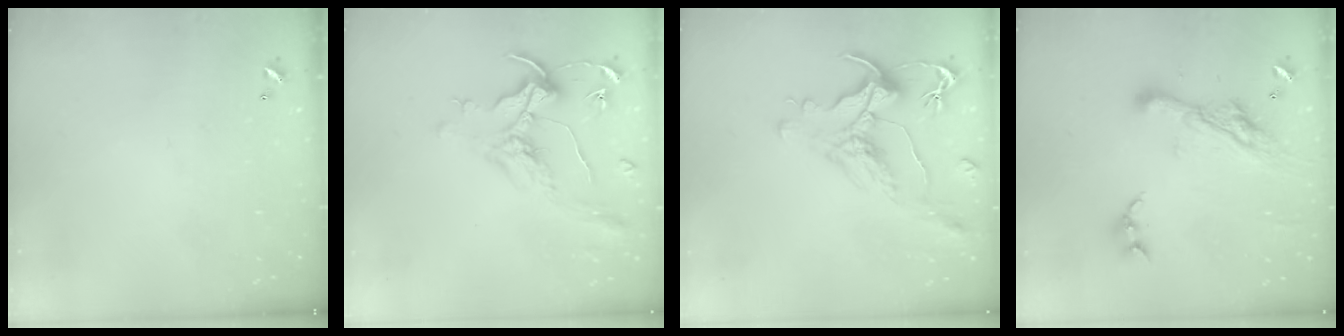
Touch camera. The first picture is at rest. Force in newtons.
{"total": 1.5, "press": 1.3, "slide": 0.7}
{"total": 1.5, "press": 0.7, "slide": 1.3}
{"total": 11.0, "press": 10.9, "slide": 1.2}